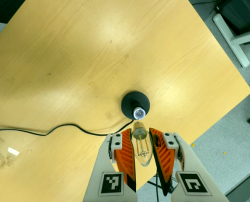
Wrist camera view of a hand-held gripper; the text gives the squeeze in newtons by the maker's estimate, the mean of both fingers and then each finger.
{"total": 21.7, "left": 23.6, "right": 19.8}